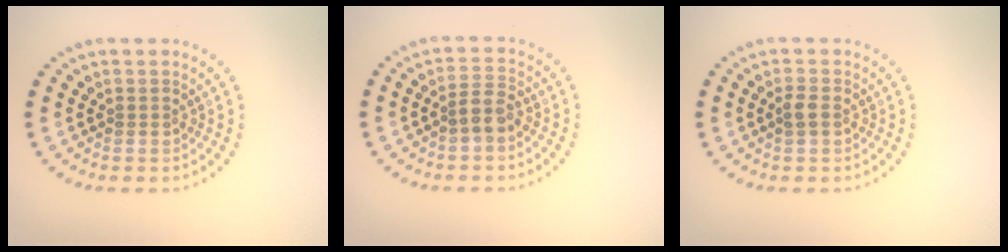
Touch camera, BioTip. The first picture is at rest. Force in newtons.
{"total": 2.2, "press": 1.9, "slide": 1.0}
{"total": 1.2, "press": 1.2, "slide": 0.1}